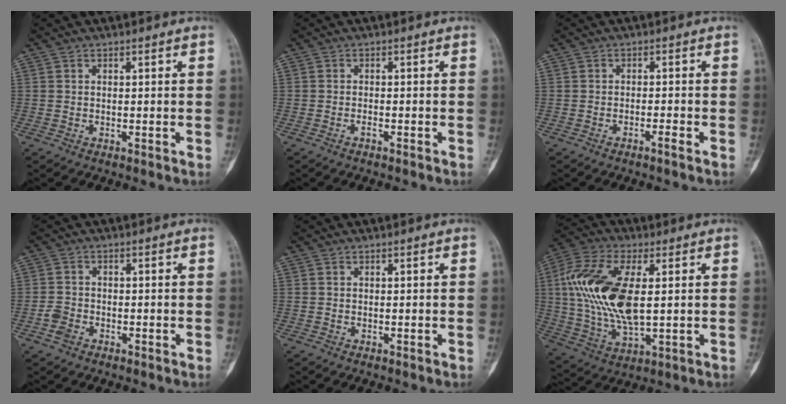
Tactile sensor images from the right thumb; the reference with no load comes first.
{"total": 0.8, "force": [-0.6, 0.2, 0.5], "torque": [-0.012, 0.001, -0.012]}
{"total": 1.6, "force": [-1.1, -0.1, 1.1], "torque": [-0.026, 0.003, -0.021]}
{"total": 2.5, "force": [-1.3, 1.8, 1.2], "torque": [-0.016, 0.010, -0.026]}
{"total": 0.0}
{"total": 18.6, "force": [2.4, 8.7, 16.3], "torque": [-0.347, -0.006, 0.046]}